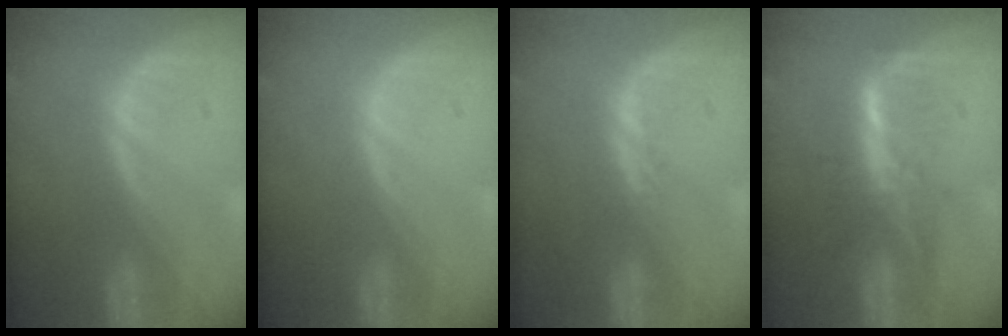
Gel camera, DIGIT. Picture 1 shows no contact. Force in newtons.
{"total": 0.0}
{"total": 0.9, "press": 0.8, "slide": 0.4}
{"total": 5.8, "press": 5.2, "slide": 2.7}